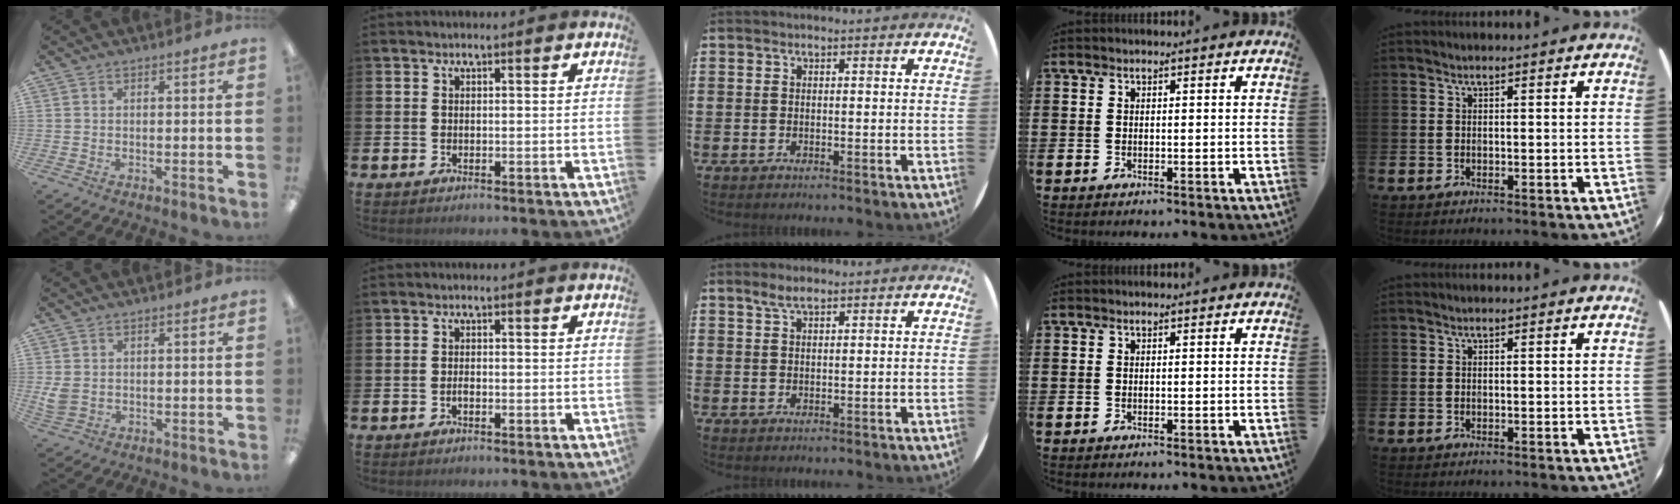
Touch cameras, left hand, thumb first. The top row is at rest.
{"thumb": {"total": 3.6, "force": [0.5, 2.9, 2.0], "torque": [-0.029, 0.002, 0.012]}, "index": {"total": 0.7, "force": [-0.4, 0.2, 0.5], "torque": [-0.009, -0.004, -0.008]}, "middle": {"total": 2.3, "force": [1.7, 0.7, 1.3], "torque": [-0.020, 0.002, 0.029]}}